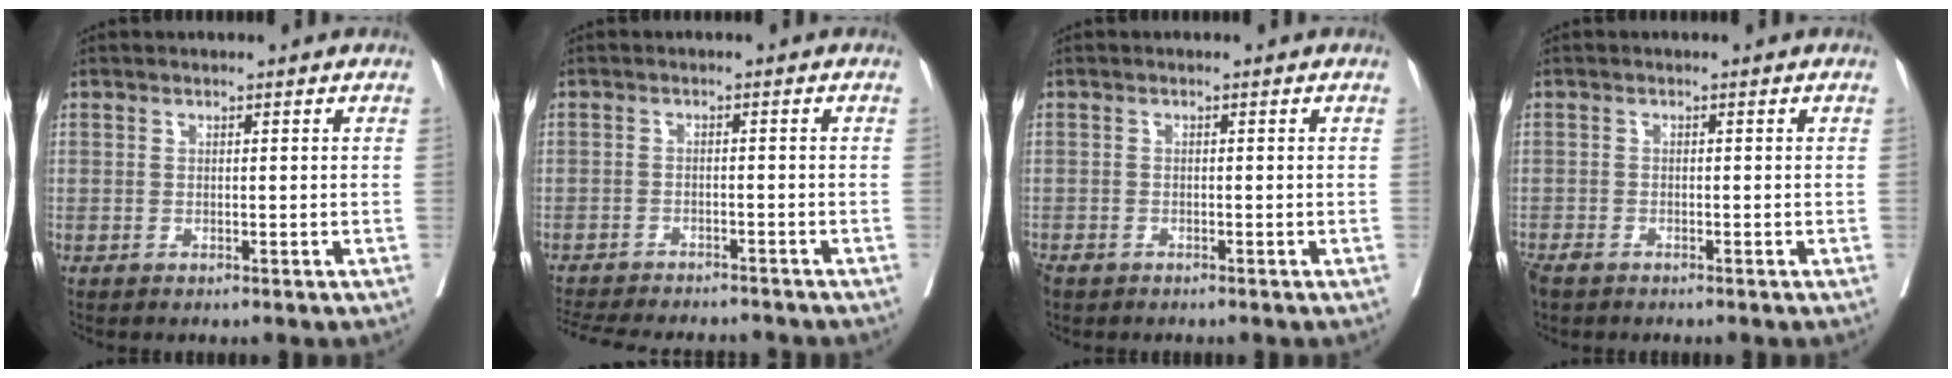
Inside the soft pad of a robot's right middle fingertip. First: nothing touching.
{"total": 14.2, "force": [-12.9, 3.0, 5.1], "torque": [-0.111, -0.013, -0.176]}
{"total": 1.5, "force": [-1.2, 0.8, 0.4], "torque": [-0.012, -0.002, -0.021]}
{"total": 2.2, "force": [-1.8, 0.9, 1.0], "torque": [-0.023, -0.005, -0.031]}